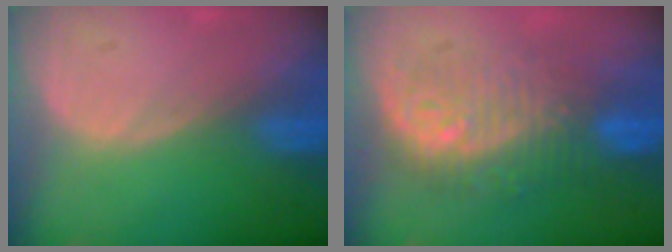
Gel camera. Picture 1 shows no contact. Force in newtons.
{"total": 9.5, "press": 9.5, "slide": 0.5}